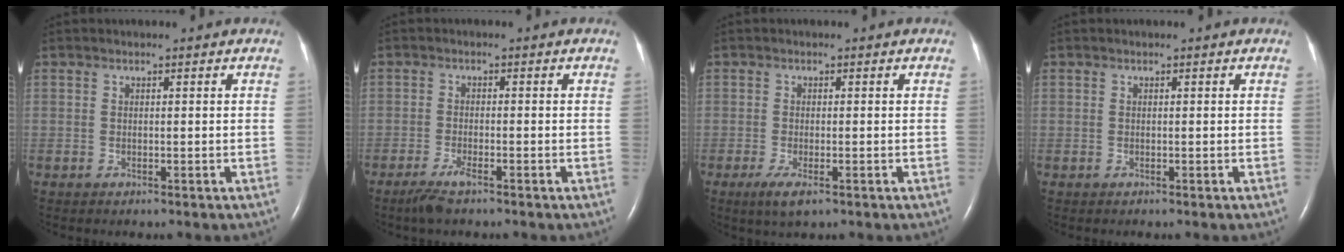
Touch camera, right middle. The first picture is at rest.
{"total": 3.1, "force": [-2.3, 0.4, 2.1], "torque": [-0.054, -0.007, -0.045]}
{"total": 3.1, "force": [-1.7, 0.7, 2.5], "torque": [-0.055, -0.009, -0.029]}
{"total": 0.0}